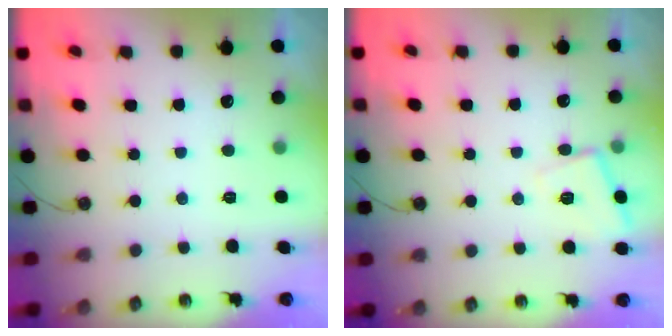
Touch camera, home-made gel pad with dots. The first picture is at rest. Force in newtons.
{"total": 7.0, "press": 6.9, "slide": 1.0}